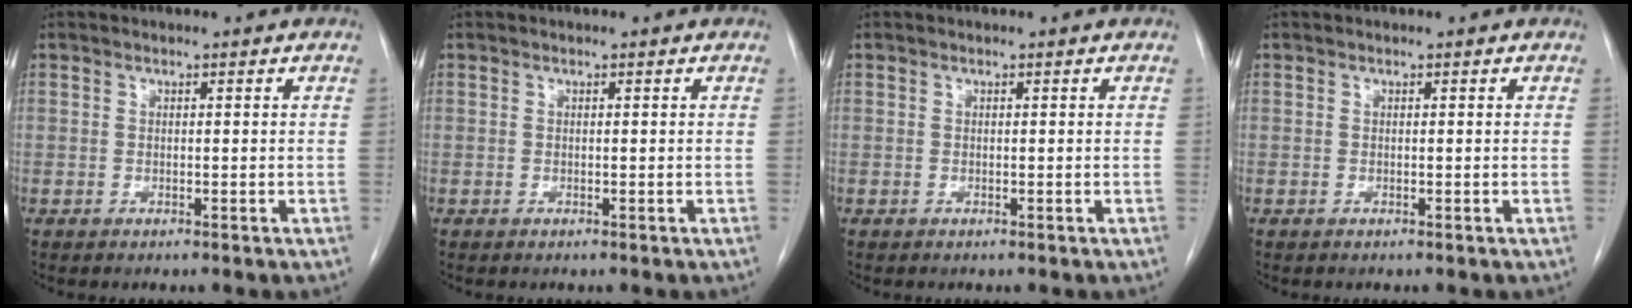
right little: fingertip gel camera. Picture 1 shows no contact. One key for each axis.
{"total": 0.0}
{"total": 0.0}
{"total": 0.0}